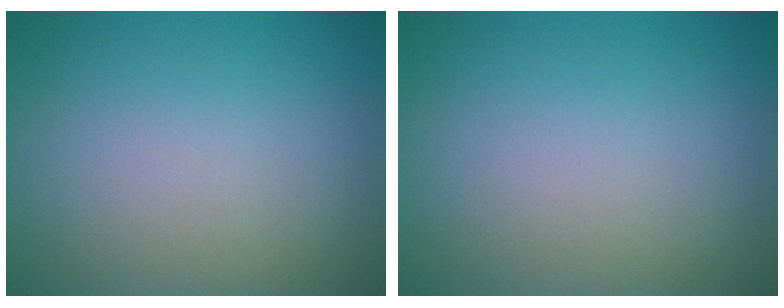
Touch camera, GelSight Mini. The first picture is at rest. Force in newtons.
{"total": 0.0}